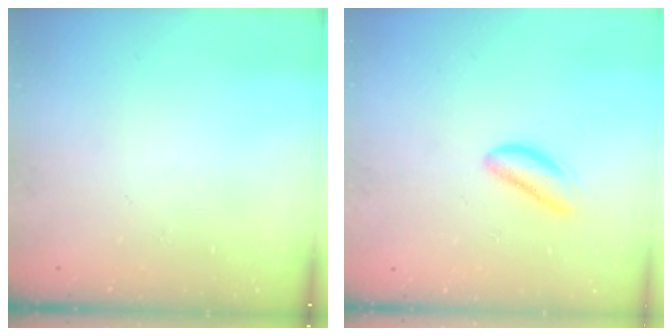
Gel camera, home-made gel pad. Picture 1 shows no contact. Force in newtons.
{"total": 3.0, "press": 3.0, "slide": 0.1}